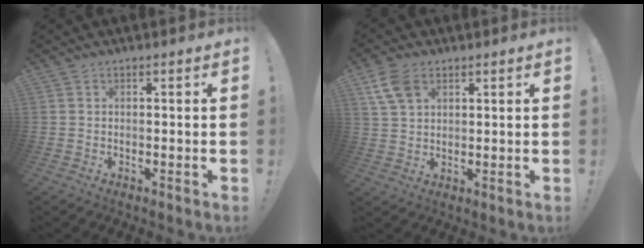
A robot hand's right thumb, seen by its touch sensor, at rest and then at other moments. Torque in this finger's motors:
{"motor_torque": [-0.12, 0.12, 0.17, -0.11, 0.08]}